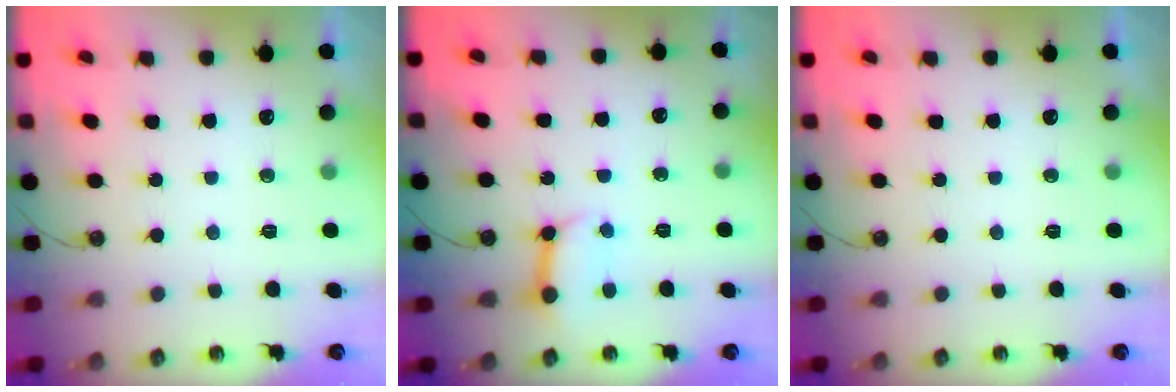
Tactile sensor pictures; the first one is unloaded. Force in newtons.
{"total": 8.5, "press": 8.4, "slide": 1.1}
{"total": 0.0}